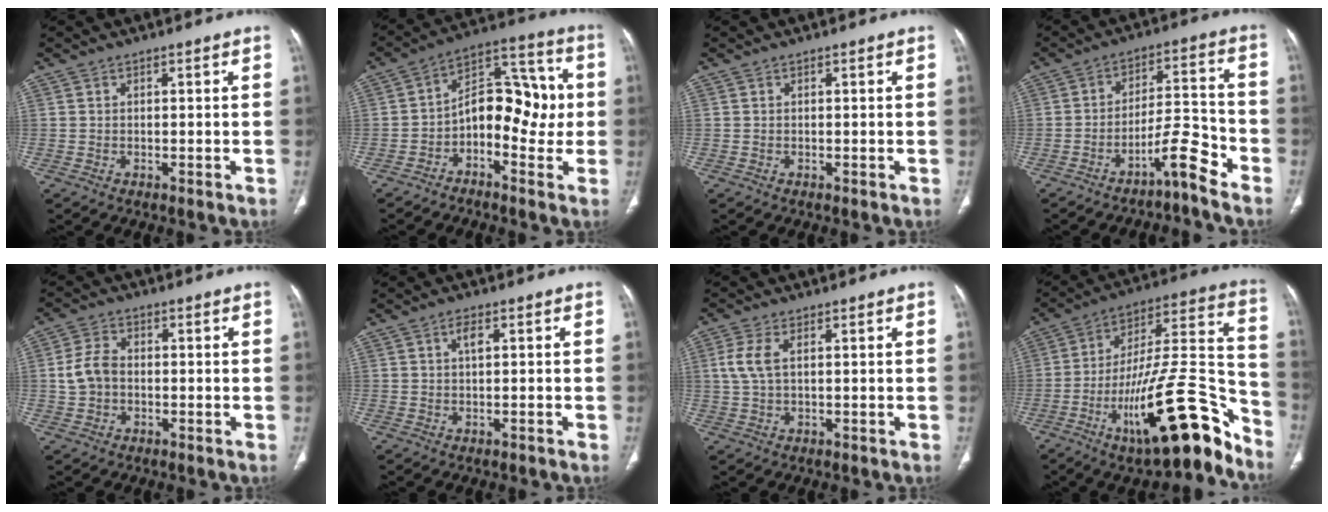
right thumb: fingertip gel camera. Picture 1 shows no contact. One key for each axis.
{"total": 13.5, "fx": -1.9, "fy": 8.0, "fz": 10.8, "tx": -0.121, "ty": 0.047, "tz": -0.040}
{"total": 0.0}
{"total": 7.7, "fx": -5.6, "fy": 1.3, "fz": 5.2, "tx": -0.080, "ty": 0.067, "tz": -0.095}
{"total": 5.2, "fx": -0.4, "fy": 3.9, "fz": 3.5, "tx": -0.070, "ty": 0.016, "tz": -0.011}
{"total": 1.9, "fx": 0.3, "fy": 0.7, "fz": 1.7, "tx": -0.033, "ty": 0.004, "tz": 0.005}
{"total": 4.8, "fx": 1.2, "fy": 2.3, "fz": 4.0, "tx": -0.107, "ty": 0.007, "tz": 0.026}
{"total": 26.0, "fx": -15.1, "fy": 7.4, "fz": 19.8, "tx": -0.265, "ty": 0.100, "tz": -0.239}